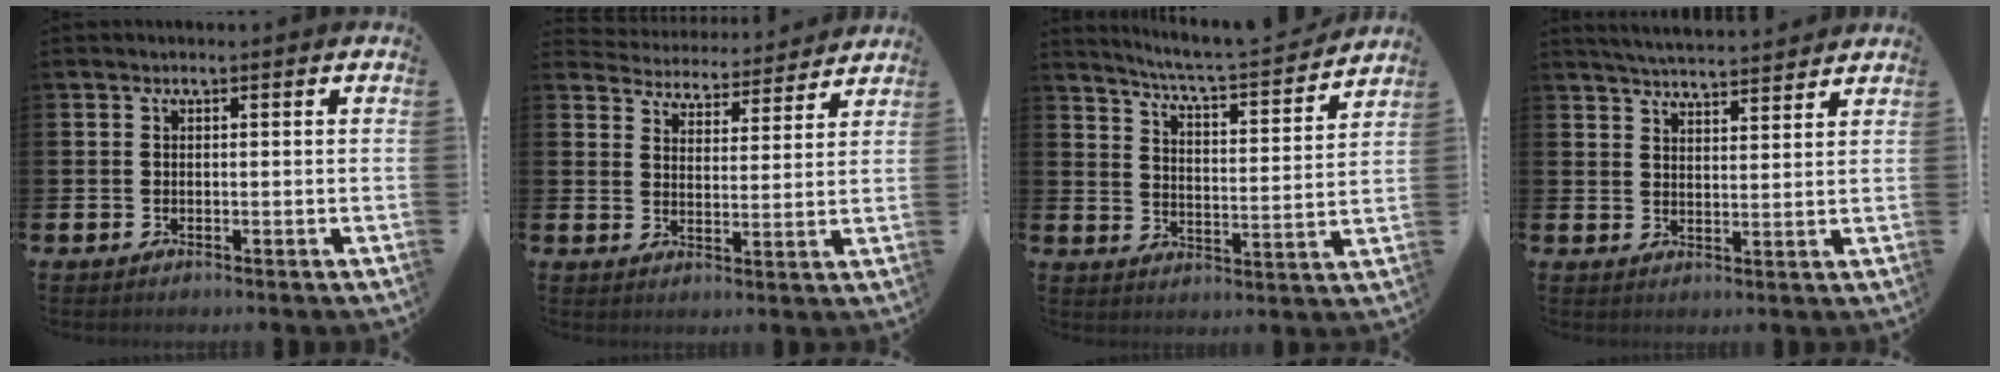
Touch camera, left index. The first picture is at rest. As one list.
[{"total": 4.8, "force": [4.7, 0.8, -0.4], "torque": [-0.013, -0.041, 0.082]}, {"total": 5.9, "force": [5.7, -0.5, 1.4], "torque": [-0.052, -0.053, 0.092]}, {"total": 4.7, "force": [4.7, 0.0, 0.4], "torque": [-0.015, -0.032, 0.083]}]